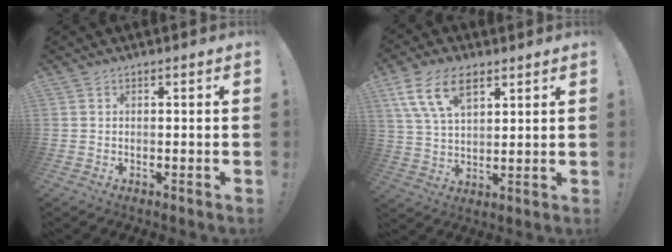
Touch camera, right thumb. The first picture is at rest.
{"total": 12.8, "force": [6.9, 7.2, 7.9], "torque": [-0.154, -0.007, 0.131]}